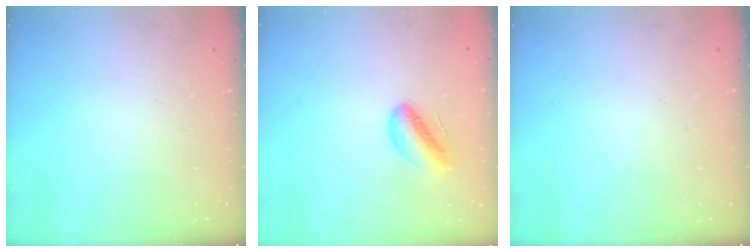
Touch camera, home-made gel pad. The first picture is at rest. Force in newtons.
{"total": 7.4, "press": 6.9, "slide": 2.5}
{"total": 0.0}